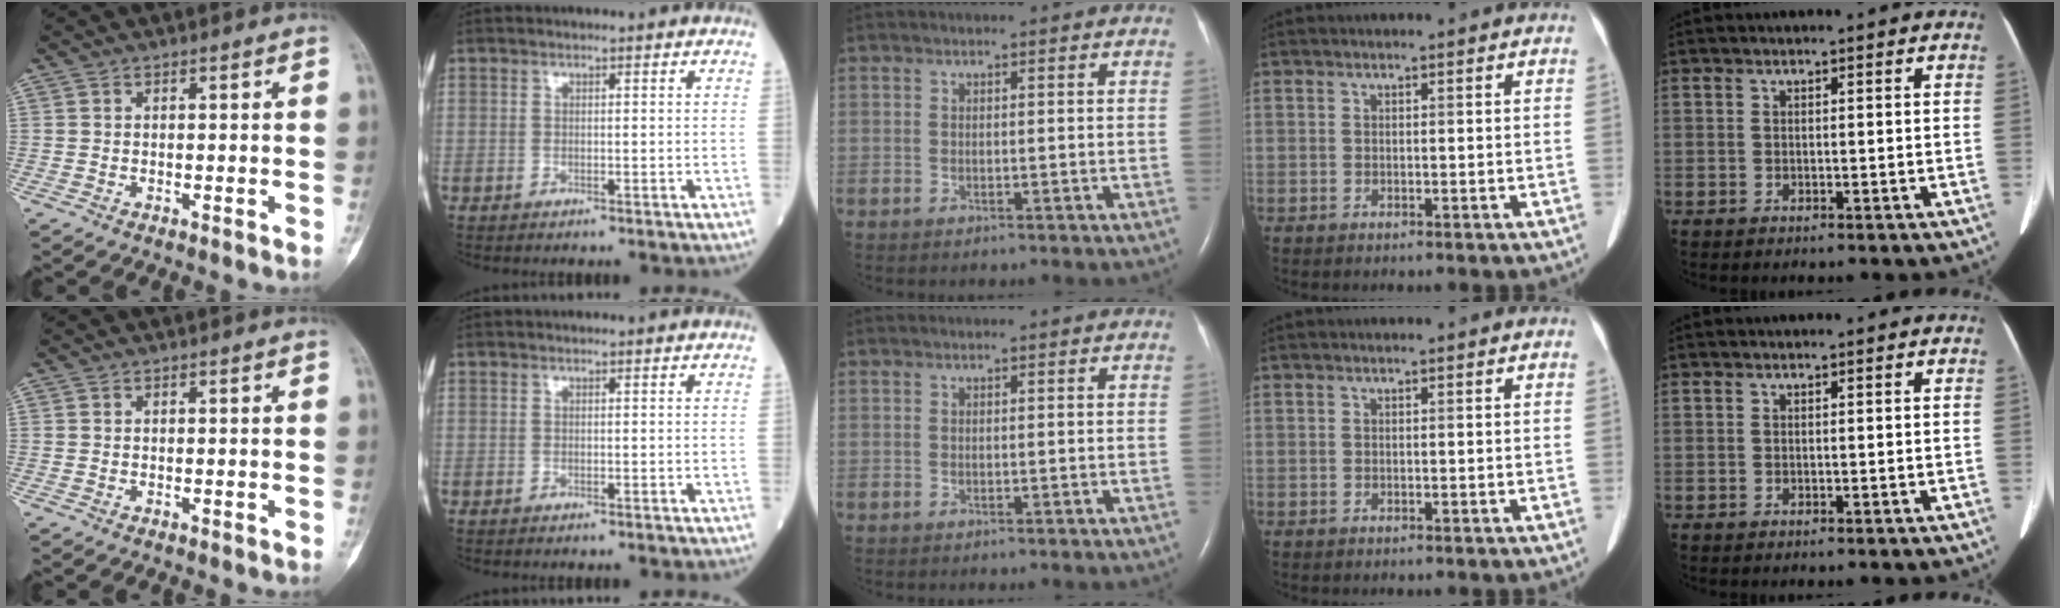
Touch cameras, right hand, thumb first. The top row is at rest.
{}